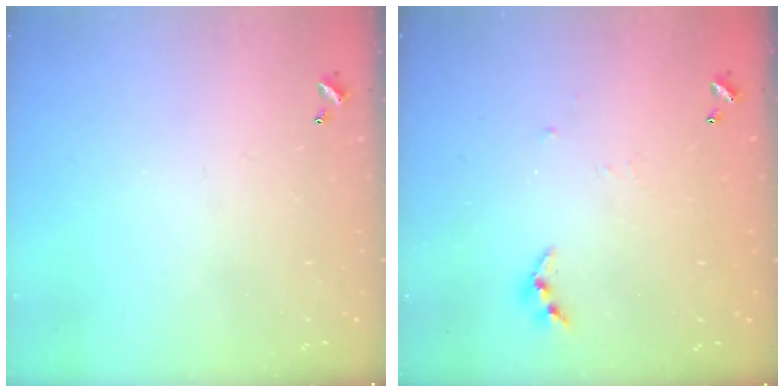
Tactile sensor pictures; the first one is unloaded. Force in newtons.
{"total": 4.7, "press": 4.7, "slide": 0.4}